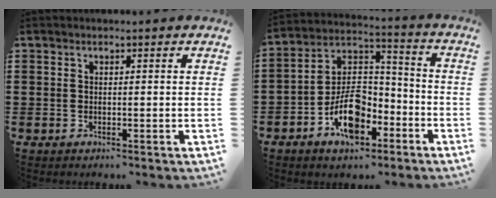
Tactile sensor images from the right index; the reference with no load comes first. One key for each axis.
{"total": 9.9, "fx": -5.1, "fy": 5.6, "fz": 6.4, "tx": -0.138, "ty": 0.009, "tz": -0.095}